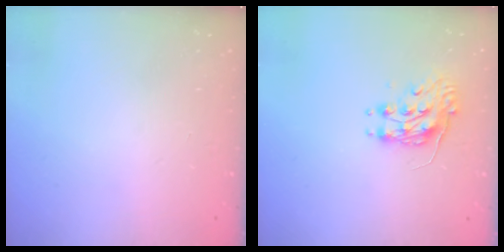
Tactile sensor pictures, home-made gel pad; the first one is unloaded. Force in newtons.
{"total": 8.2, "press": 8.2, "slide": 0.3}